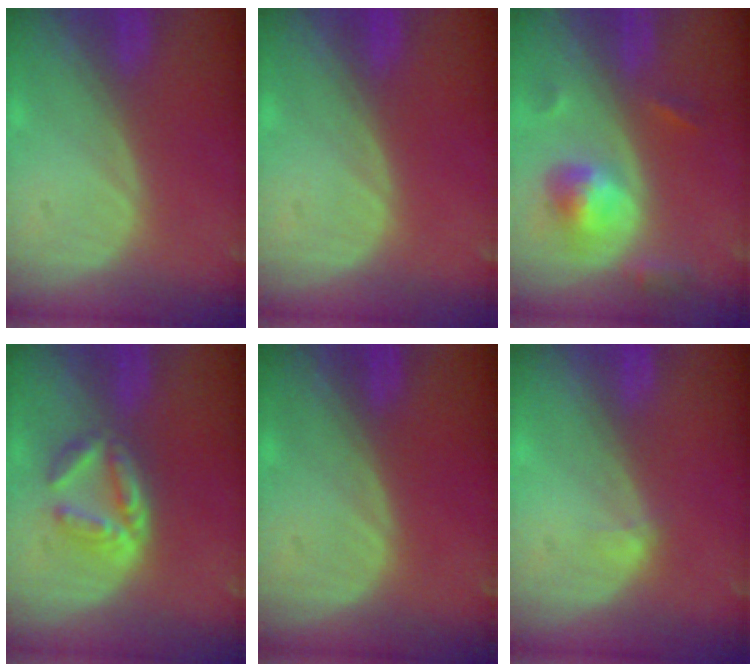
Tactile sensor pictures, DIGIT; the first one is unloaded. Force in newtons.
{"total": 0.0}
{"total": 5.6, "press": 5.3, "slide": 1.8}
{"total": 5.2, "press": 5.0, "slide": 1.5}
{"total": 0.0}
{"total": 1.1, "press": 0.8, "slide": 0.7}